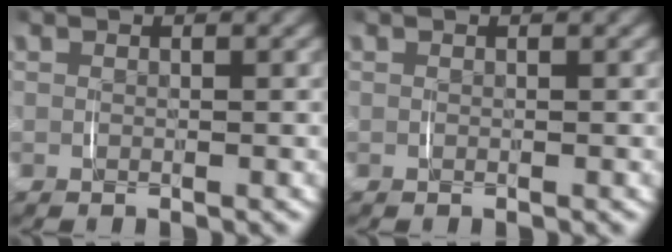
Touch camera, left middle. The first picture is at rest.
{"total": 0.0}